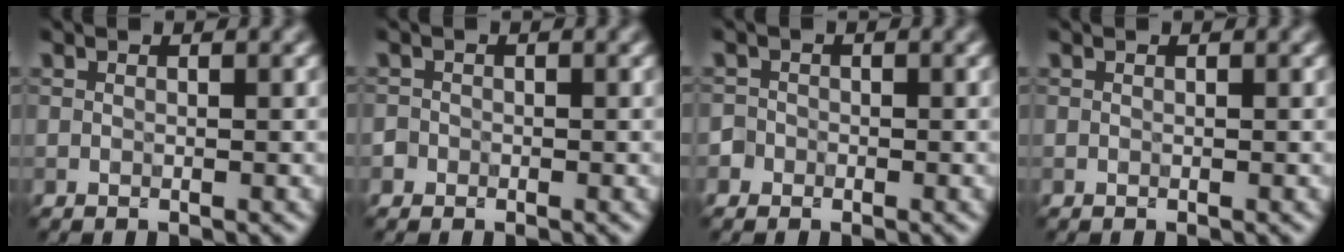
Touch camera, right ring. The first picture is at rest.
{"total": 0.8, "force": [-0.4, 0.7, 0.0], "torque": [0.007, -0.001, -0.008]}
{"total": 1.3, "force": [-0.6, 1.2, 0.1], "torque": [0.009, 0.005, -0.013]}
{"total": 0.0}